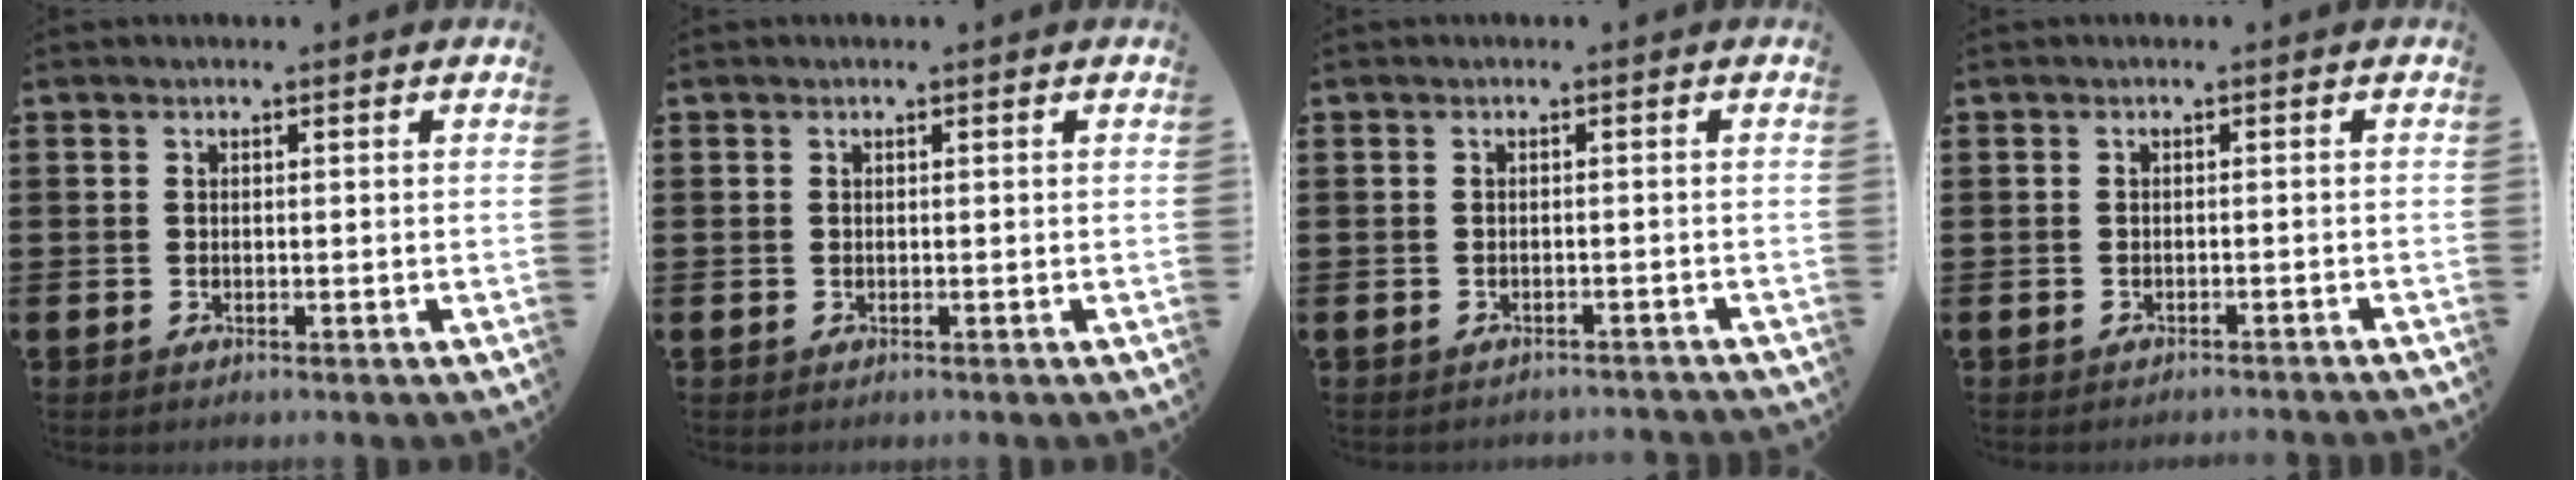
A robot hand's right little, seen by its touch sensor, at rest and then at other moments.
{"total": 0.0}
{"total": 0.8, "force": [-0.8, -0.1, 0.0], "torque": [-0.002, 0.001, -0.018]}
{"total": 0.8, "force": [-0.8, -0.2, 0.0], "torque": [0.000, 0.001, -0.017]}